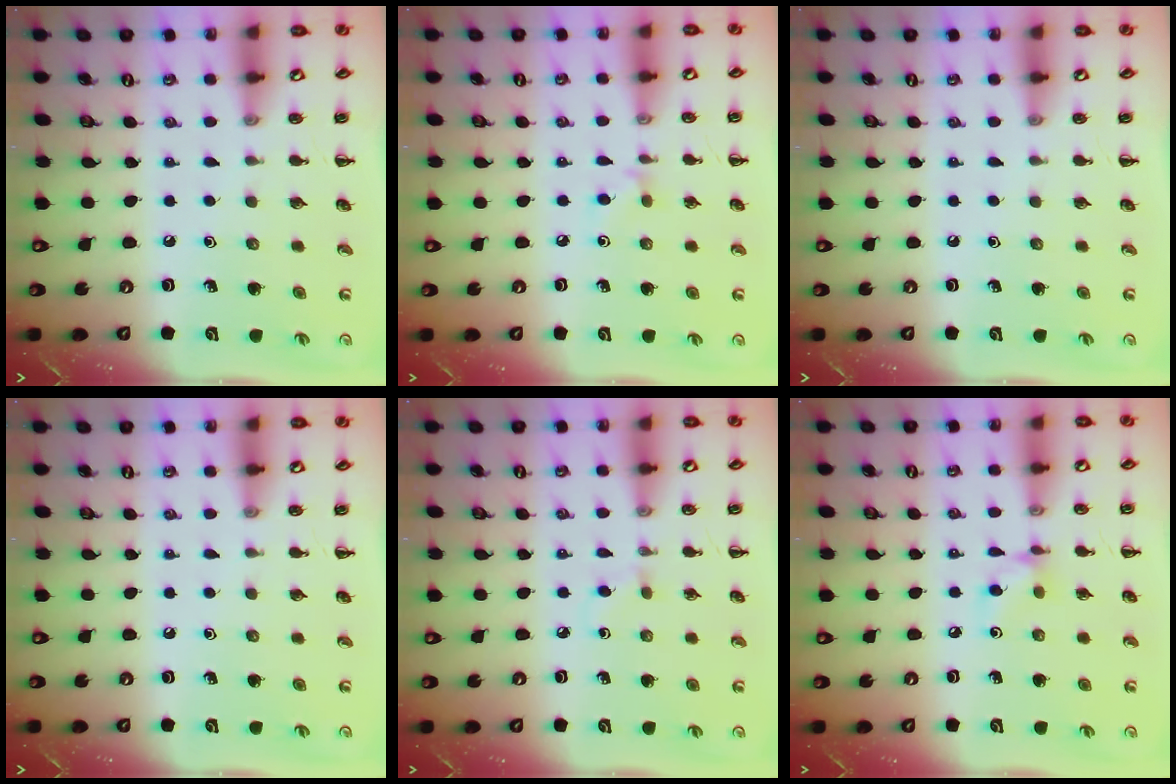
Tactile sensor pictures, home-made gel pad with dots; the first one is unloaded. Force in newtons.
{"total": 4.9, "press": 4.5, "slide": 1.8}
{"total": 0.0}
{"total": 0.0}
{"total": 2.7, "press": 2.5, "slide": 0.9}
{"total": 5.7, "press": 5.6, "slide": 0.5}